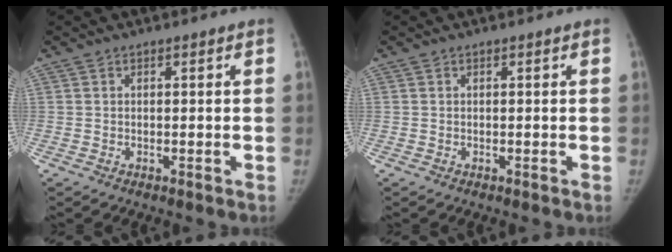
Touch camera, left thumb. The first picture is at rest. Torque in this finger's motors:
{"motor_torque": [0.09, 0.02, 0.43, -0.30, 0.01]}